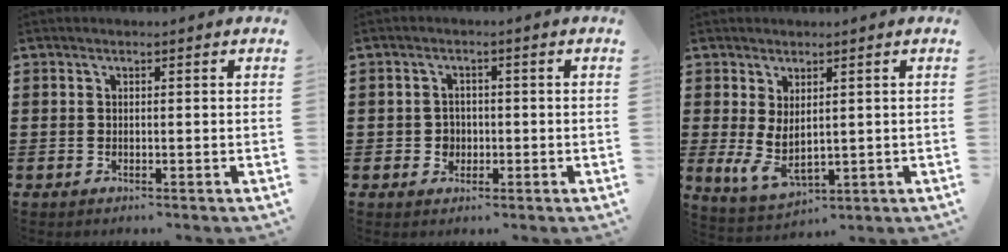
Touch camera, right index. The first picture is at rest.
{"total": 2.3, "force": [-0.5, 2.2, 0.5], "torque": [-0.017, 0.006, -0.013]}
{"total": 4.4, "force": [0.7, 2.4, 3.6], "torque": [-0.089, -0.007, 0.009]}